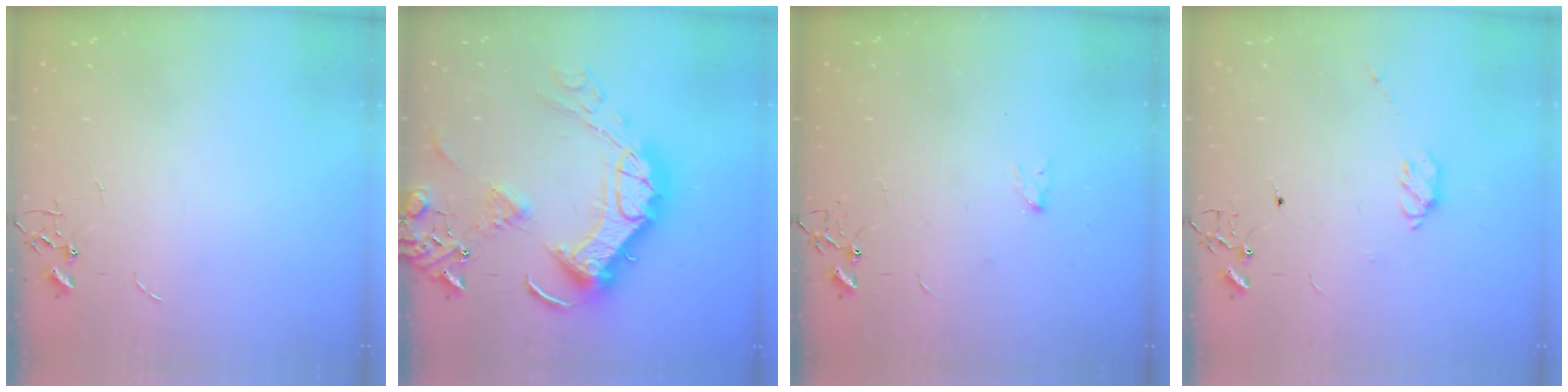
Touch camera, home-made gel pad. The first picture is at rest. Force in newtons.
{"total": 25.9, "press": 25.7, "slide": 3.3}
{"total": 5.5, "press": 4.4, "slide": 3.2}
{"total": 6.1, "press": 6.0, "slide": 1.0}